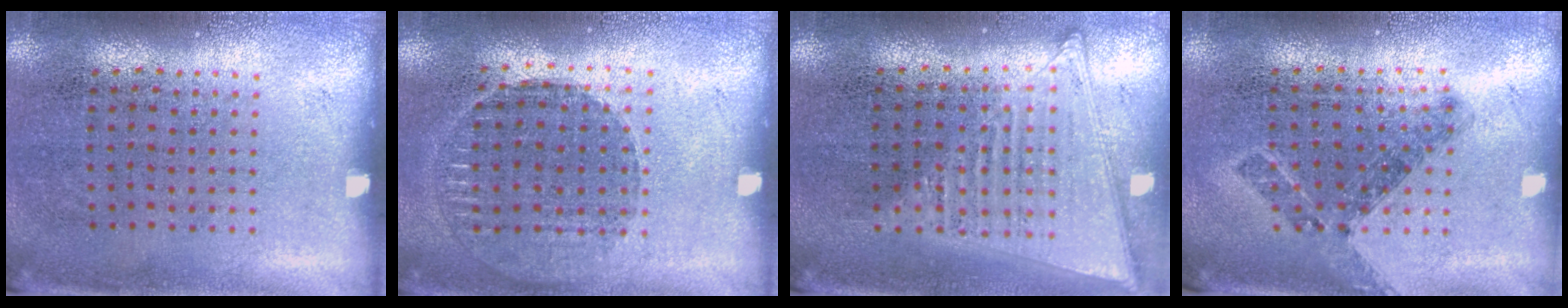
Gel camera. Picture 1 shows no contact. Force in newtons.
{"total": 1.1, "press": 1.1, "slide": 0.1}
{"total": 1.4, "press": 1.3, "slide": 0.3}
{"total": 0.7, "press": 0.7, "slide": 0.3}